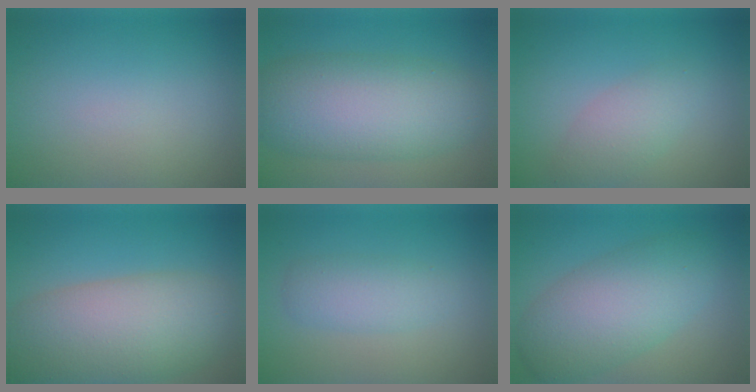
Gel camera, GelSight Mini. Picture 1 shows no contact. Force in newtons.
{"total": 9.6, "press": 9.6, "slide": 0.1}
{"total": 2.9, "press": 2.9, "slide": 0.2}
{"total": 10.6, "press": 10.6, "slide": 0.7}
{"total": 2.9, "press": 2.9, "slide": 0.1}
{"total": 7.5, "press": 7.5, "slide": 0.1}